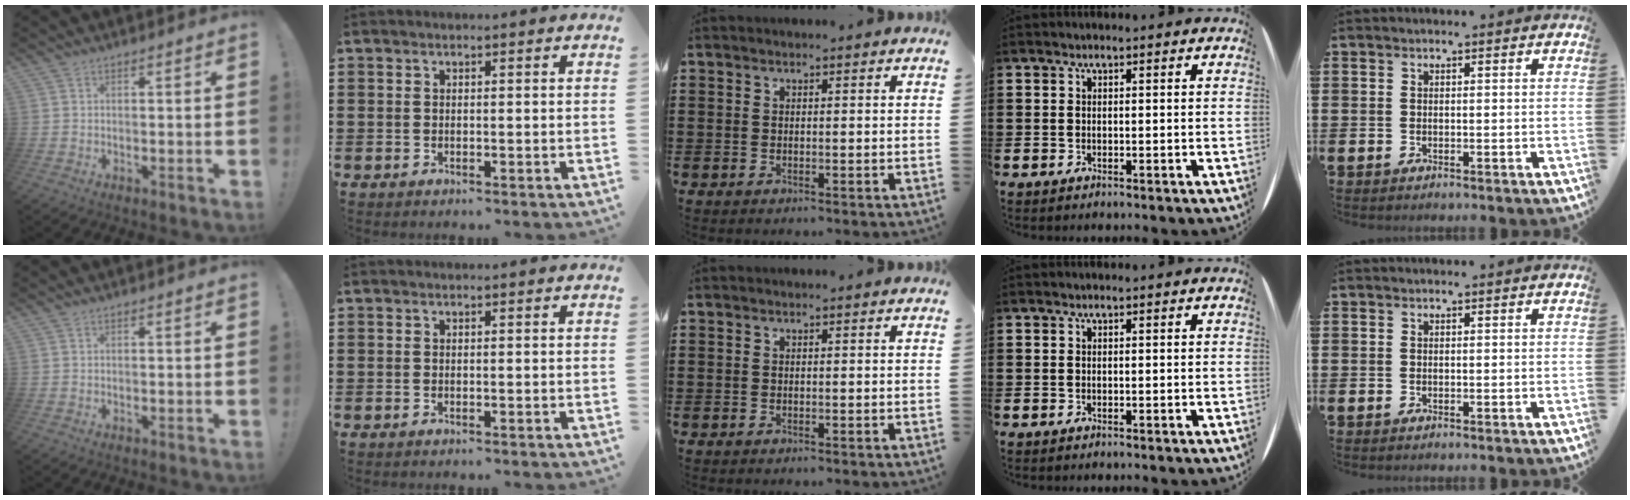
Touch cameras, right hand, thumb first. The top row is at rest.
{}